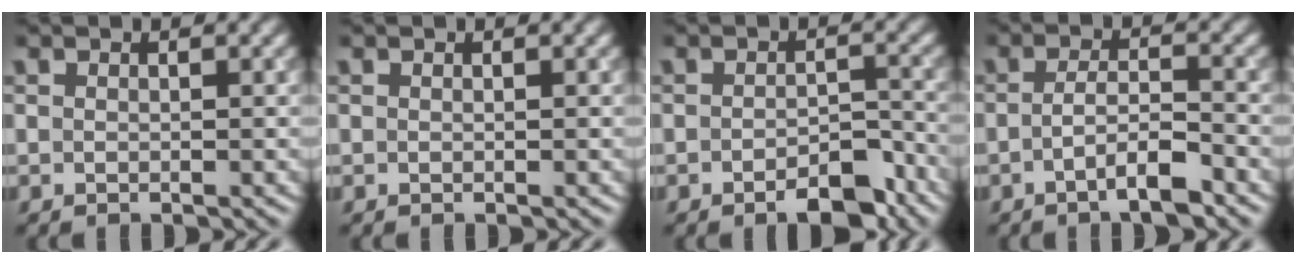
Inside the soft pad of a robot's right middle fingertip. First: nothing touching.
{"total": 0.0}
{"total": 4.1, "force": [-2.5, 1.7, 2.8], "torque": [-0.034, 0.005, -0.036]}
{"total": 3.4, "force": [-1.7, 0.7, 2.9], "torque": [-0.051, 0.007, -0.036]}